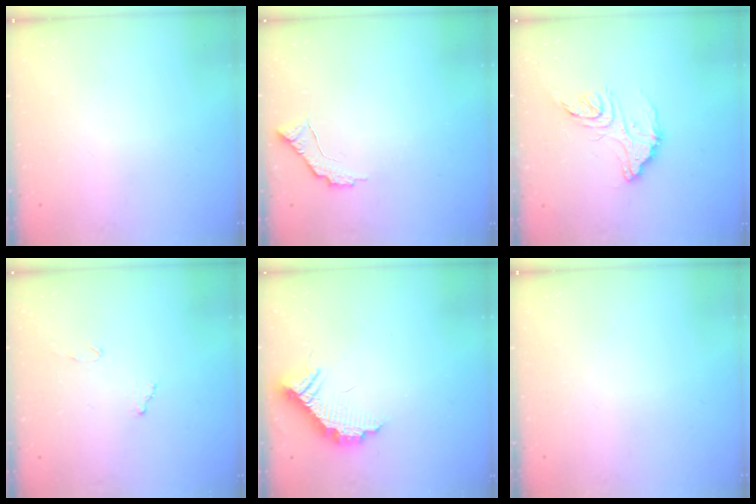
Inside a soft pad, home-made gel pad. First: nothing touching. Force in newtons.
{"total": 8.3, "press": 8.3, "slide": 0.4}
{"total": 15.3, "press": 15.2, "slide": 1.2}
{"total": 7.1, "press": 7.1, "slide": 0.4}
{"total": 10.7, "press": 10.7, "slide": 0.3}
{"total": 0.0}